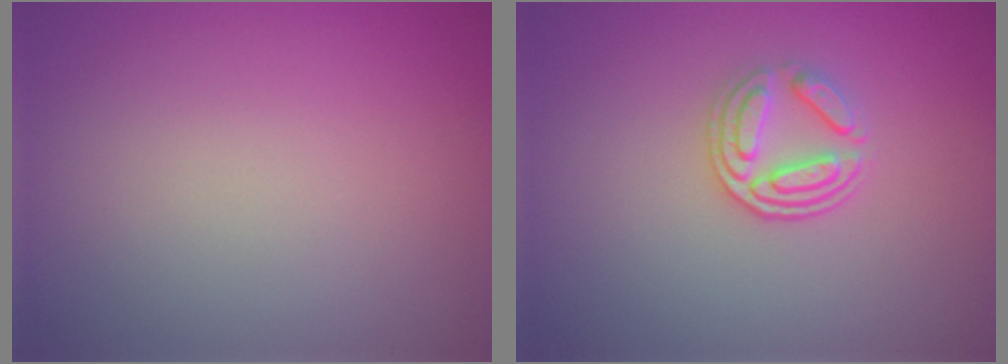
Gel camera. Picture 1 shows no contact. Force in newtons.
{"total": 2.9, "press": 2.5, "slide": 1.6}